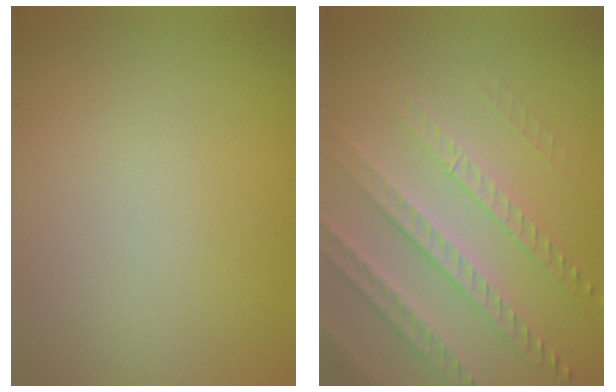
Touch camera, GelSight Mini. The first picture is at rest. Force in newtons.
{"total": 4.7, "press": 4.0, "slide": 2.5}